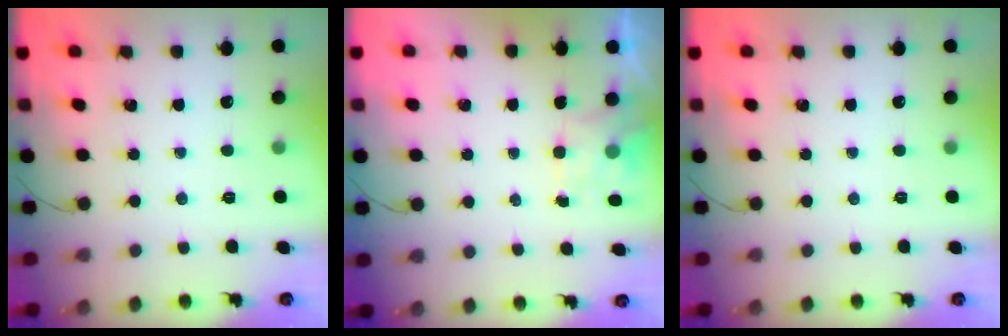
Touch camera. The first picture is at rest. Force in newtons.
{"total": 2.0, "press": 1.6, "slide": 1.2}
{"total": 0.0}